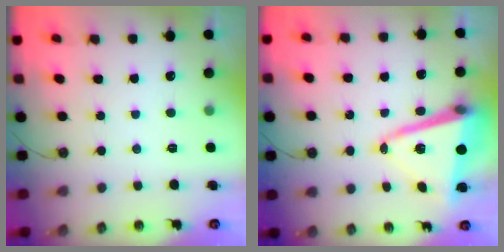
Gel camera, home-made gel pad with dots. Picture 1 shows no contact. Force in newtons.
{"total": 12.8, "press": 12.5, "slide": 2.5}